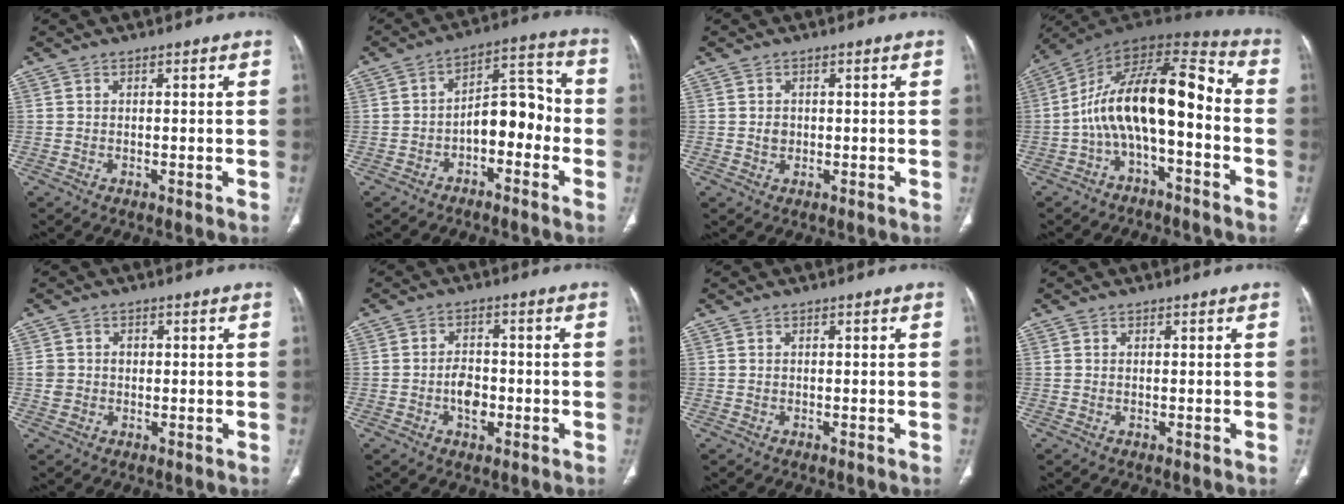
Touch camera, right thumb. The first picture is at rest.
{"total": 9.7, "force": [-2.9, 5.5, 7.5], "torque": [-0.077, 0.054, -0.054]}
{"total": 1.6, "force": [0.0, 1.4, 0.8], "torque": [-0.008, 0.002, 0.003]}
{"total": 16.9, "force": [-3.0, 7.3, 14.9], "torque": [-0.239, 0.089, -0.057]}
{"total": 3.3, "force": [0.2, 3.0, 1.2], "torque": [-0.012, 0.010, 0.008]}
{"total": 4.9, "force": [-1.3, 3.2, 3.4], "torque": [-0.043, 0.010, -0.021]}
{"total": 0.0}
{"total": 0.0}